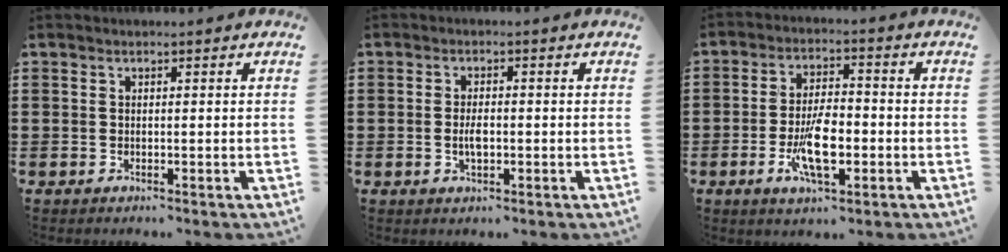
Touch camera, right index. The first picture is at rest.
{"total": 3.1, "force": [-0.5, 1.3, 2.8], "torque": [-0.059, -0.001, -0.011]}
{"total": 9.0, "force": [-2.6, 3.6, 7.8], "torque": [-0.160, -0.007, -0.047]}